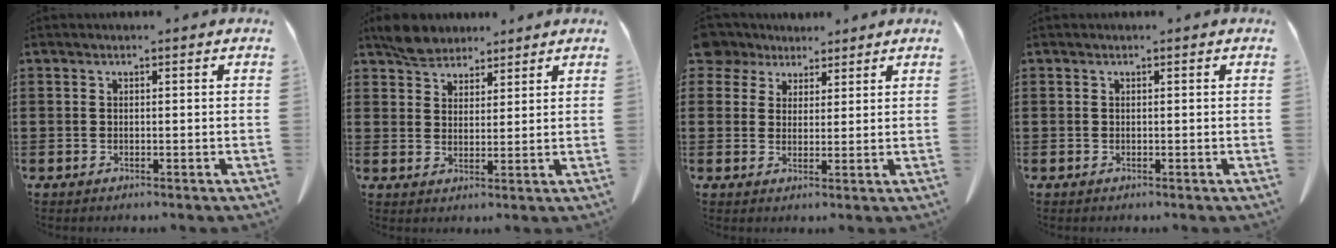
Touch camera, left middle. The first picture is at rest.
{"total": 4.4, "force": [3.9, 2.0, 0.8], "torque": [-0.029, 0.002, 0.076]}
{"total": 4.5, "force": [3.5, 2.8, 0.7], "torque": [-0.026, 0.001, 0.065]}
{"total": 0.0}